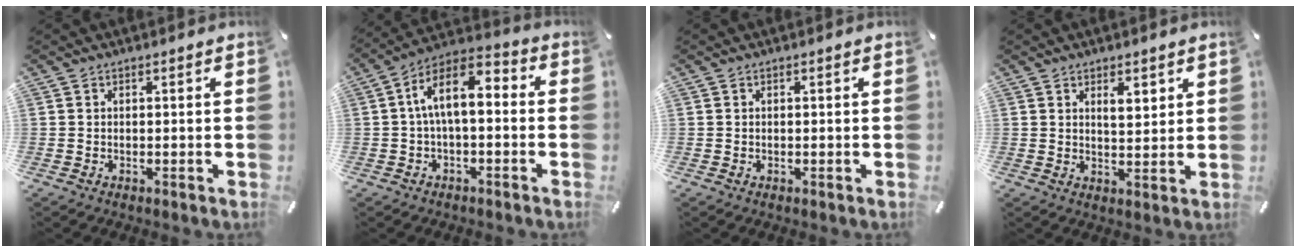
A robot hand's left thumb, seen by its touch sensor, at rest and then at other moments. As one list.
[{"total": 10.6, "force": [0.4, 5.2, 9.2], "torque": [-0.184, 0.005, 0.008]}, {"total": 0.0}, {"total": 4.4, "force": [2.6, 2.0, 2.8], "torque": [-0.028, -0.015, 0.040]}]